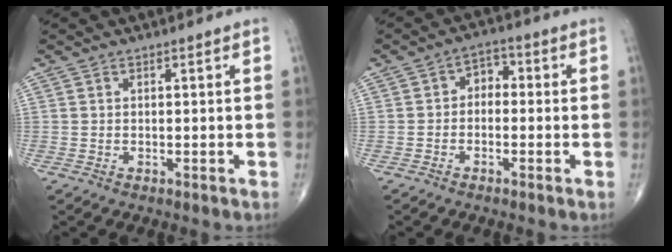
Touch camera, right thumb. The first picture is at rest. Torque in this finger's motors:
{"motor_torque": [-0.46, -0.04, 0.34, 0.07, 0.00]}